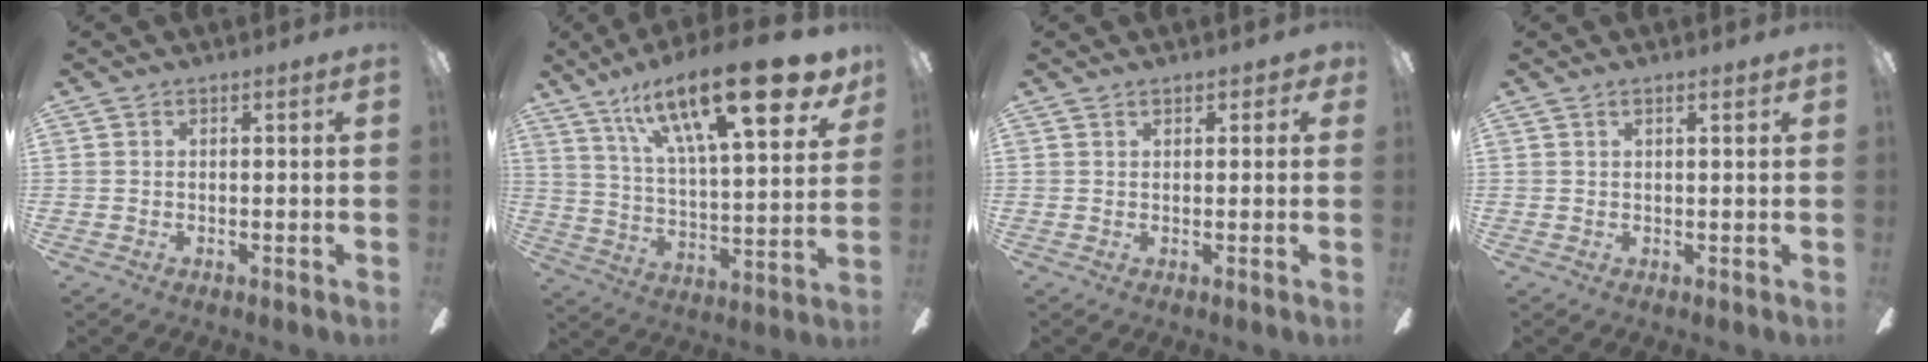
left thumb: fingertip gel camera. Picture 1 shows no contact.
{"total": 26.4, "force": [15.8, 8.3, 19.5], "torque": [-0.301, -0.092, 0.257]}
{"total": 1.9, "force": [1.1, 1.0, 1.2], "torque": [-0.010, -0.003, 0.016]}
{"total": 1.7, "force": [0.9, 0.1, 1.4], "torque": [-0.031, 0.000, 0.015]}